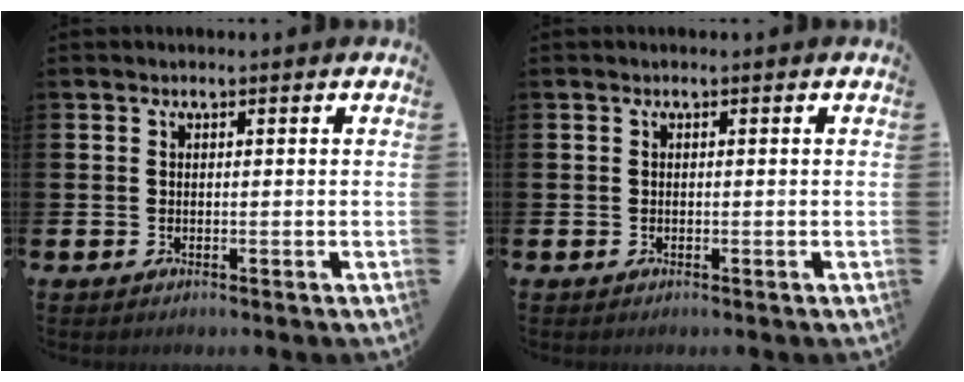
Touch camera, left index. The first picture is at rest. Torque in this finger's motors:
{"motor_torque": [-0.20, 0.09, -0.10, -0.01]}